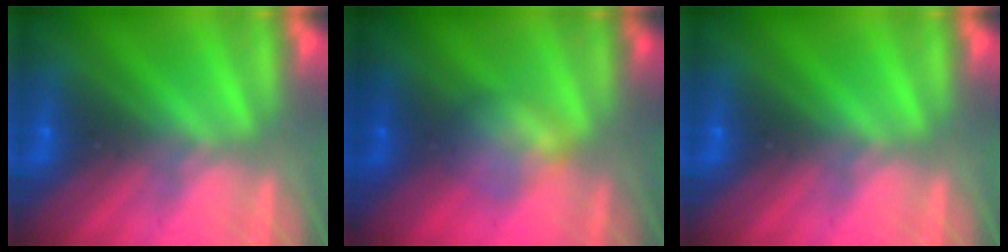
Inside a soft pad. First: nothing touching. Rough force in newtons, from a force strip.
{"total": 2.3}
{"total": 0.0}